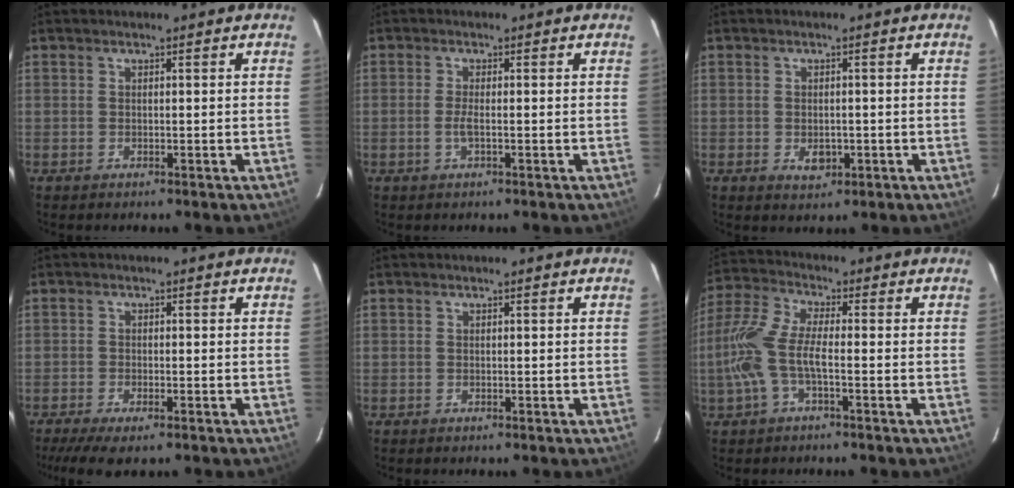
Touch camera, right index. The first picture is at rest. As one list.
[{"total": 2.0, "force": [-0.6, 0.2, 1.9], "torque": [-0.040, -0.003, -0.013]}, {"total": 3.3, "force": [-0.9, 2.4, 2.2], "torque": [-0.037, -0.004, -0.009]}, {"total": 6.3, "force": [-4.6, 1.5, 4.0], "torque": [-0.096, -0.026, -0.081]}, {"total": 0.0}, {"total": 9.4, "force": [-2.3, 2.6, 8.7], "torque": [-0.205, 0.003, -0.047]}]